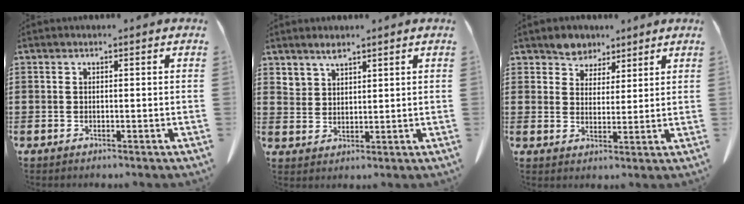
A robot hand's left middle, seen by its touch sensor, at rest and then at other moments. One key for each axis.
{"total": 2.3, "fx": 2.1, "fy": 0.7, "fz": 0.4, "tx": -0.012, "ty": -0.001, "tz": 0.042}
{"total": 4.1, "fx": 3.5, "fy": 2.0, "fz": -0.2, "tx": -0.016, "ty": -0.005, "tz": 0.066}